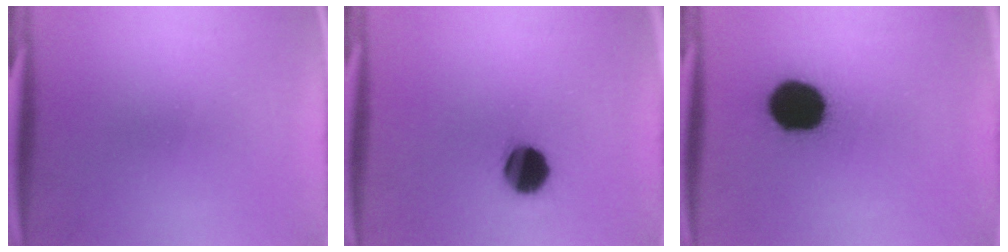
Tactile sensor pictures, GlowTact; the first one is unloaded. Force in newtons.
{"total": 9.4}
{"total": 17.5}